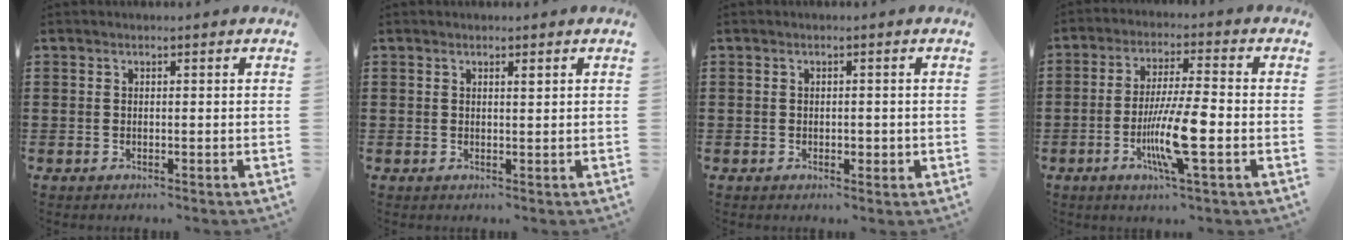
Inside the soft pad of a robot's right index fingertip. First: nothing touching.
{"total": 0.8, "force": [0.5, 0.1, 0.6], "torque": [-0.012, -0.001, 0.010]}
{"total": 1.3, "force": [-0.2, 0.8, 1.1], "torque": [-0.020, 0.004, -0.004]}
{"total": 10.0, "force": [-2.9, 1.1, 9.5], "torque": [-0.181, -0.014, -0.055]}